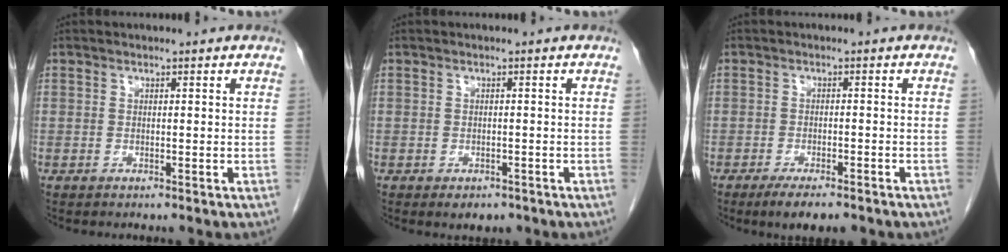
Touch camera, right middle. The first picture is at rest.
{"total": 2.5, "force": [-1.7, 1.4, 1.2], "torque": [-0.012, -0.001, -0.015]}
{"total": 5.5, "force": [-4.1, 1.2, 3.6], "torque": [-0.055, -0.010, -0.057]}